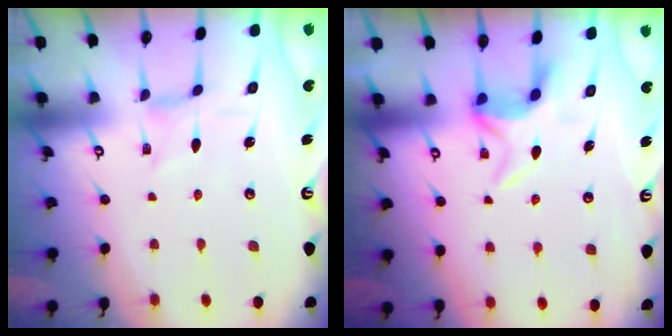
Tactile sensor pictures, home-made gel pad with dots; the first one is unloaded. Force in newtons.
{"total": 5.9, "press": 5.7, "slide": 1.4}